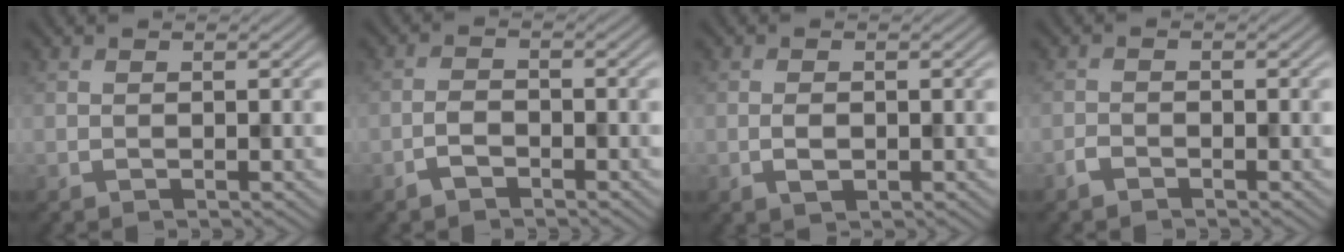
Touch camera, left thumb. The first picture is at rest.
{"total": 2.0, "force": [-1.5, 0.8, 1.1], "torque": [-0.020, 0.004, -0.034]}
{"total": 1.8, "force": [-0.5, 1.0, 1.4], "torque": [-0.029, -0.001, -0.009]}
{"total": 1.3, "force": [-1.1, 0.5, 0.5], "torque": [-0.009, 0.000, -0.025]}